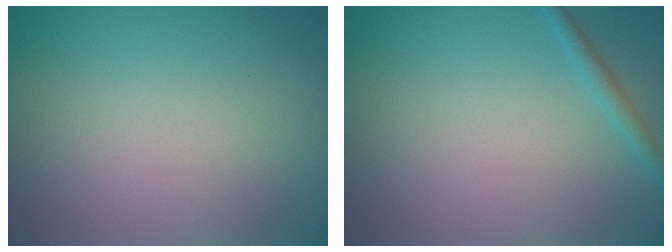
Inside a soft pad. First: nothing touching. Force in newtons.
{"total": 1.2, "press": 1.2, "slide": 0.1}